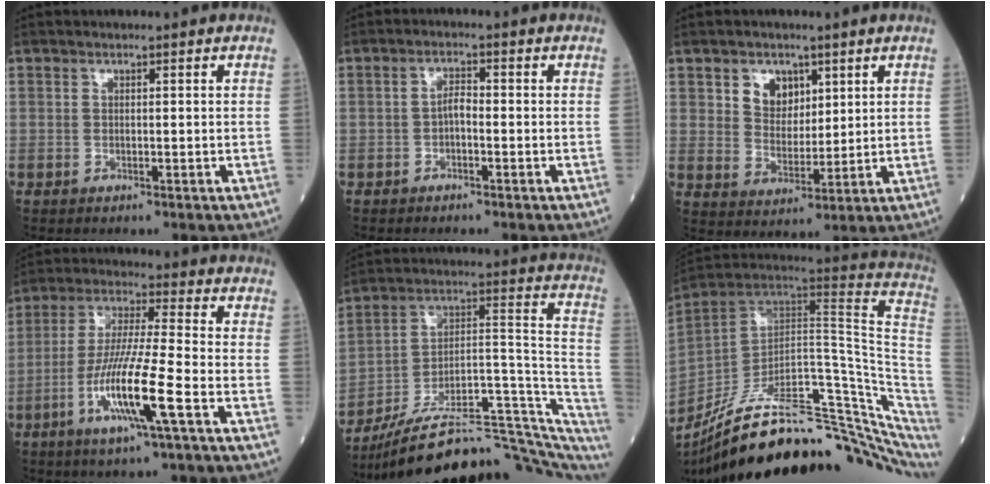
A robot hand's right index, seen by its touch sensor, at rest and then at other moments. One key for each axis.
{"total": 2.1, "fx": -0.7, "fy": 0.8, "fz": 1.9, "tx": -0.029, "ty": 0.005, "tz": -0.014}
{"total": 5.7, "fx": 2.8, "fy": 4.1, "fz": 2.7, "tx": -0.047, "ty": 0.007, "tz": 0.054}
{"total": 12.3, "fx": -4.8, "fy": -0.2, "fz": 11.3, "tx": -0.226, "ty": -0.012, "tz": -0.092}
{"total": 25.8, "fx": -20.5, "fy": 4.6, "fz": 15.0, "tx": -0.158, "ty": 0.038, "tz": -0.306}
{"total": 29.1, "fx": -20.9, "fy": 6.5, "fz": 19.2, "tx": -0.183, "ty": 0.001, "tz": -0.302}